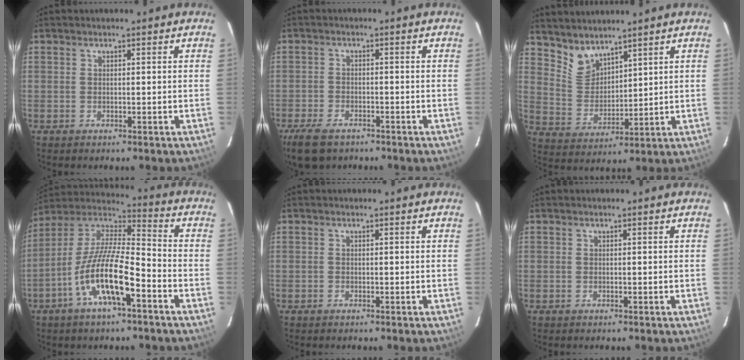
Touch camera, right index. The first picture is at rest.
{"total": 8.0, "force": [-5.8, 3.8, 4.0], "torque": [-0.110, -0.017, -0.108]}
{"total": 6.7, "force": [5.7, 2.8, 1.9], "torque": [-0.033, 0.001, 0.125]}
{"total": 15.3, "force": [-6.9, 3.9, 13.1], "torque": [-0.255, -0.009, -0.137]}
{"total": 0.0}
{"total": 0.0}